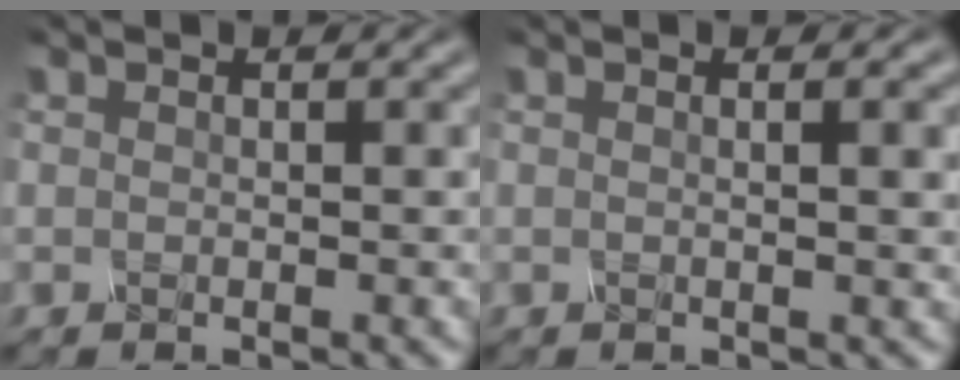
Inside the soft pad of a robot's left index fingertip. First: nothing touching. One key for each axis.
{"total": 3.5, "fx": 0.6, "fy": 1.4, "fz": 3.2, "tx": -0.022, "ty": 0.010, "tz": -0.011}